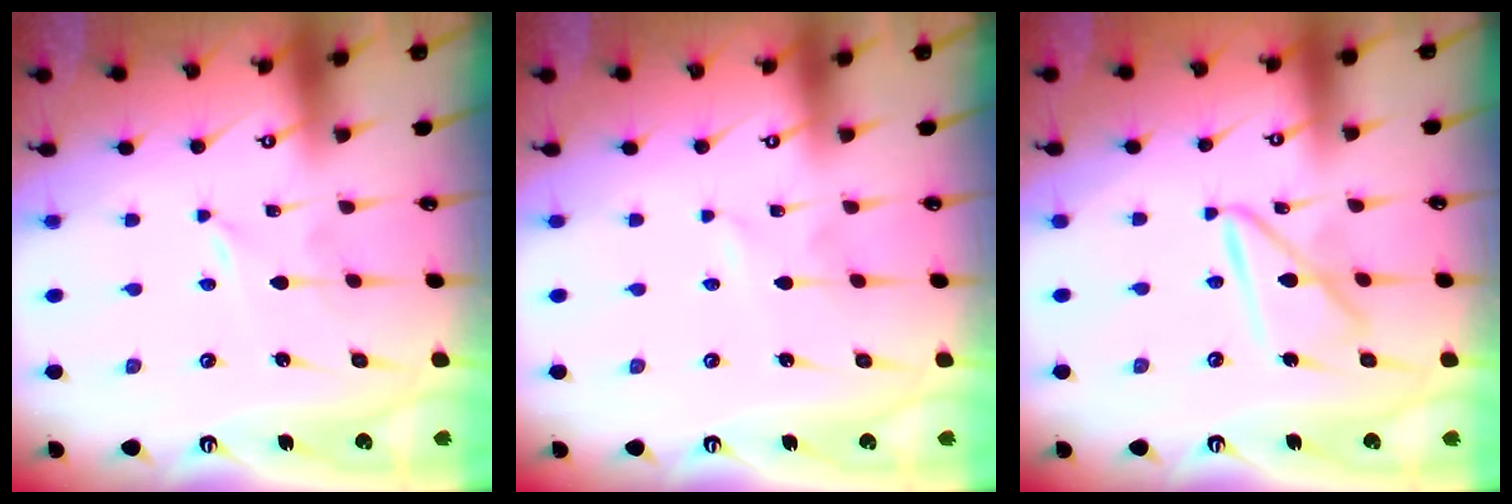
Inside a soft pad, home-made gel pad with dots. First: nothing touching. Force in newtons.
{"total": 0.6, "press": 0.6, "slide": 0.1}
{"total": 11.7, "press": 11.7, "slide": 1.0}